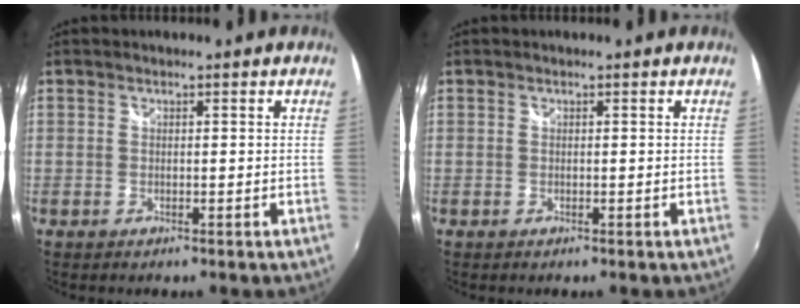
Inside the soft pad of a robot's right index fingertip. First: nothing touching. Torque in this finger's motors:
{"motor_torque": [0.00, 0.00, 0.00, 0.00]}